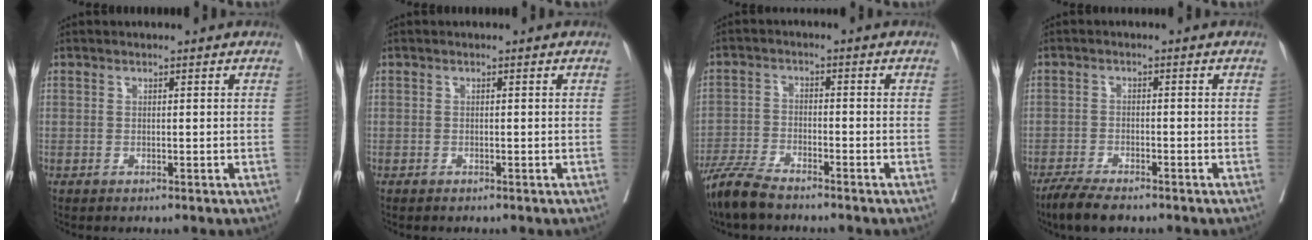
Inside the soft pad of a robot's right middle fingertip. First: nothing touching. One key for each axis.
{"total": 0.5, "fx": -0.5, "fy": 0.1, "fz": 0.2, "tx": -0.008, "ty": -0.002, "tz": -0.007}
{"total": 6.3, "fx": -5.4, "fy": 1.0, "fz": 3.1, "tx": -0.065, "ty": -0.017, "tz": -0.104}
{"total": 5.8, "fx": -4.7, "fy": 1.3, "fz": 3.2, "tx": -0.056, "ty": -0.011, "tz": -0.081}